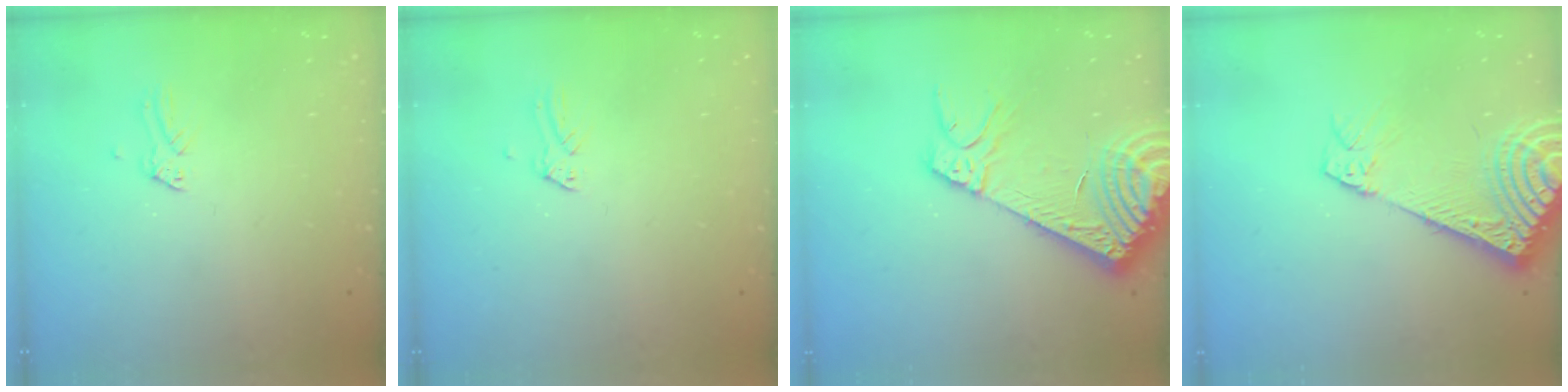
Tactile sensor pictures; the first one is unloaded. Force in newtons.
{"total": 0.0}
{"total": 15.2, "press": 14.9, "slide": 3.4}
{"total": 13.1, "press": 12.9, "slide": 2.4}